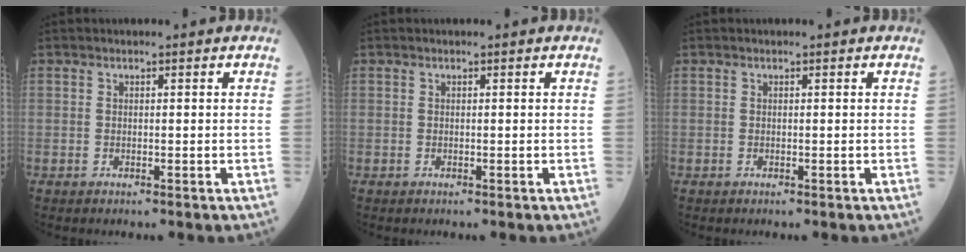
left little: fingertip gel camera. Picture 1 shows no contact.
{"total": 0.0}
{"total": 0.0}